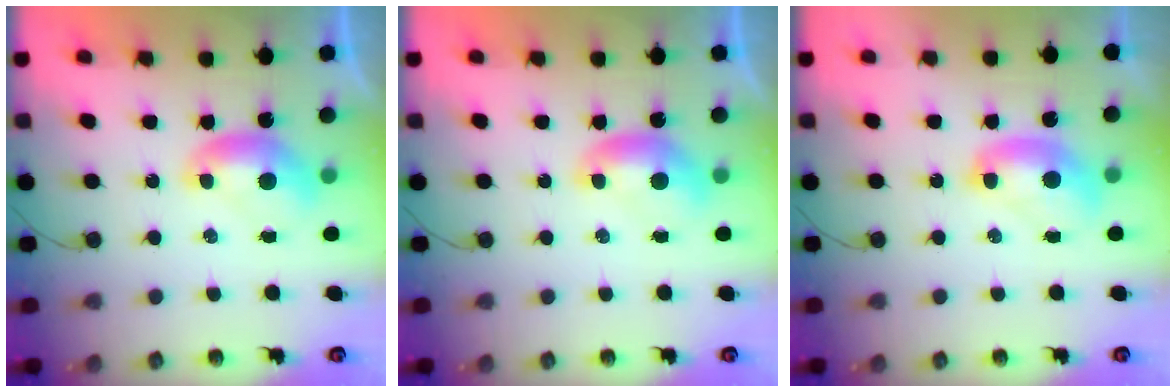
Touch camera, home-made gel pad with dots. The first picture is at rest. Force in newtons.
{"total": 0.0}
{"total": 2.7, "press": 2.6, "slide": 0.6}